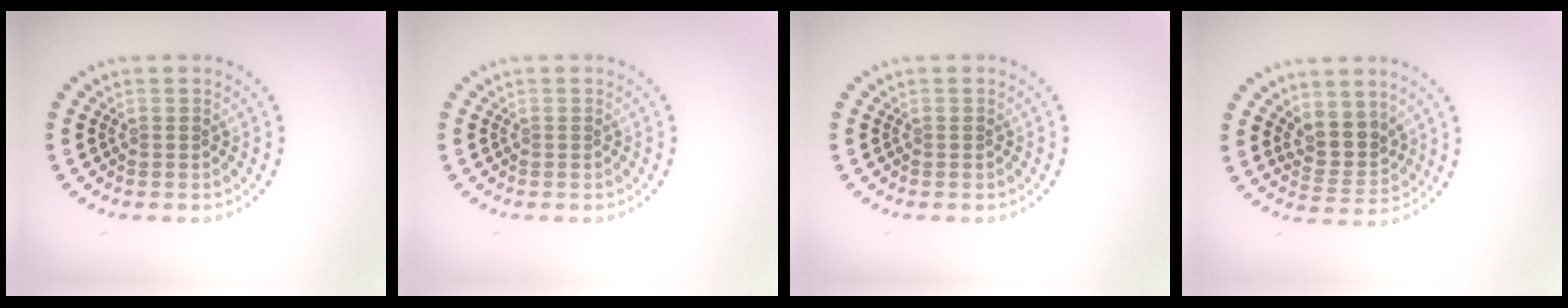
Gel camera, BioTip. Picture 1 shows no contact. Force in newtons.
{"total": 0.0}
{"total": 0.0}
{"total": 2.9, "press": 2.4, "slide": 1.7}